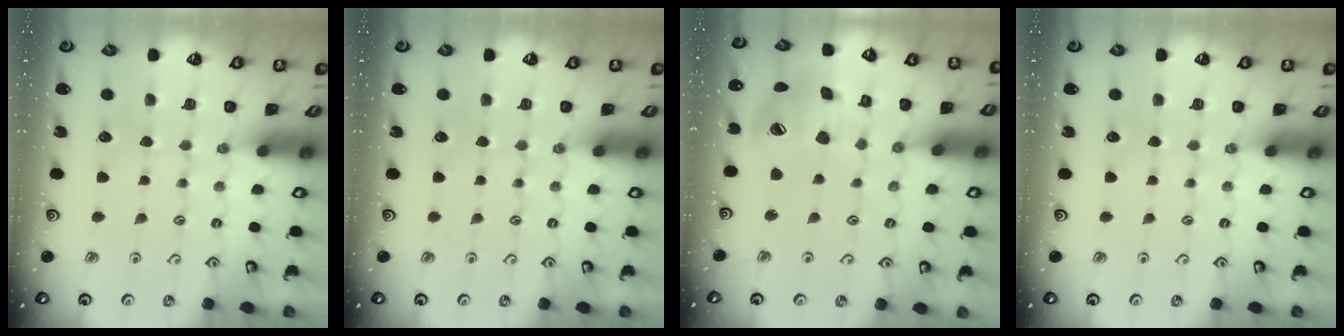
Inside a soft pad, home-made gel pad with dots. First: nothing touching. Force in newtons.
{"total": 0.0}
{"total": 14.6, "press": 14.4, "slide": 2.2}
{"total": 0.0}